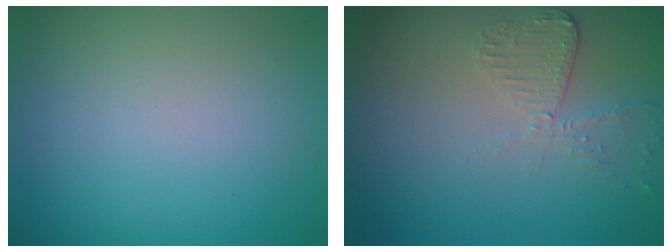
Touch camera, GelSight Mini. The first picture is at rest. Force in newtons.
{"total": 2.7, "press": 2.4, "slide": 1.2}